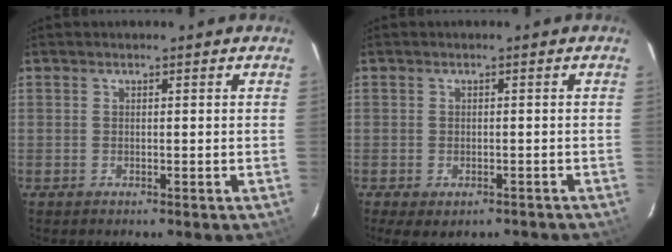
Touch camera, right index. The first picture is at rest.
{"total": 5.9, "force": [-4.1, 2.9, 3.0], "torque": [-0.057, -0.016, -0.050]}